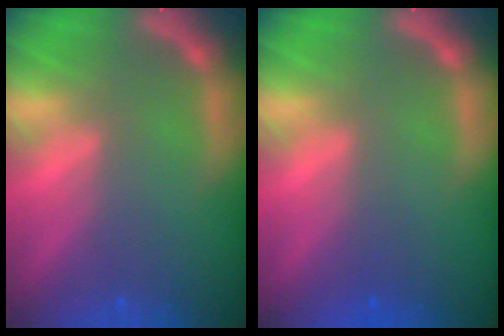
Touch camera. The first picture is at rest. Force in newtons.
{"total": 0.9}